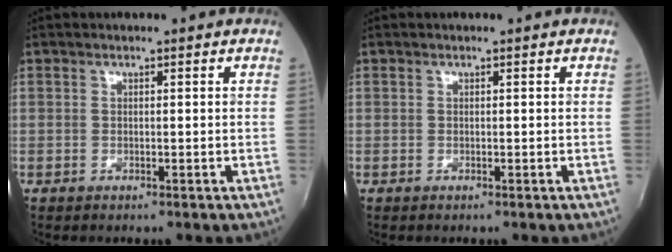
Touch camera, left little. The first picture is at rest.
{"total": 0.0}